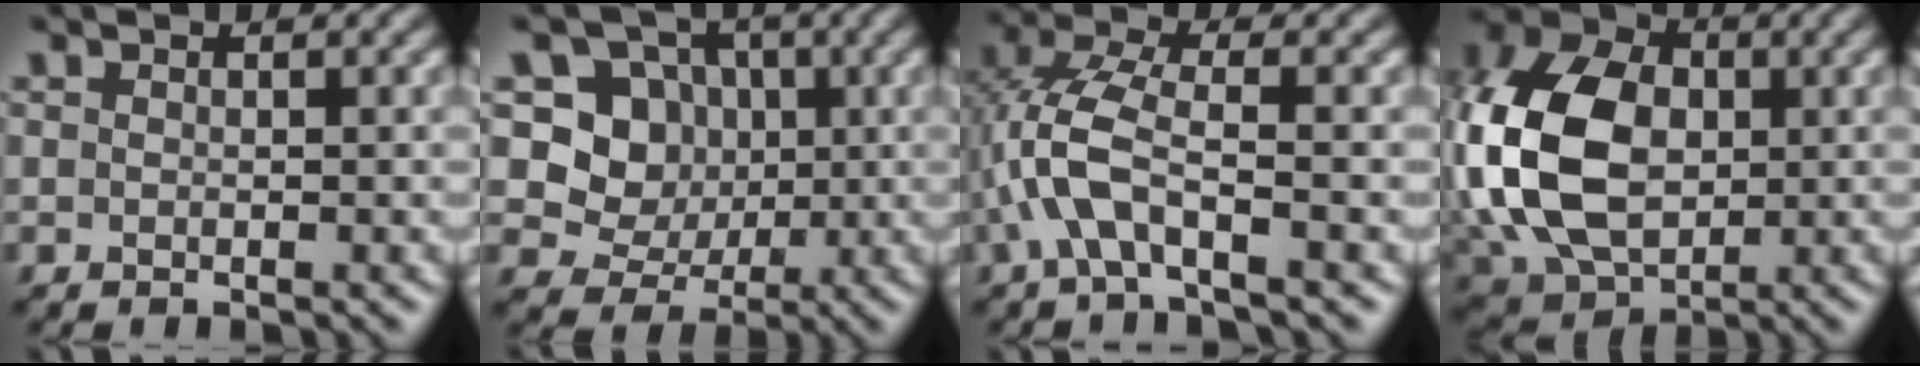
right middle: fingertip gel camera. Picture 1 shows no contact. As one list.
[{"total": 5.1, "force": [0.9, 4.7, 1.7], "torque": [-0.022, 0.001, 0.001]}, {"total": 4.9, "force": [-1.6, 1.6, 4.3], "torque": [-0.103, 0.016, -0.039]}, {"total": 13.3, "force": [0.2, 9.4, 9.3], "torque": [-0.224, 0.013, -0.001]}]